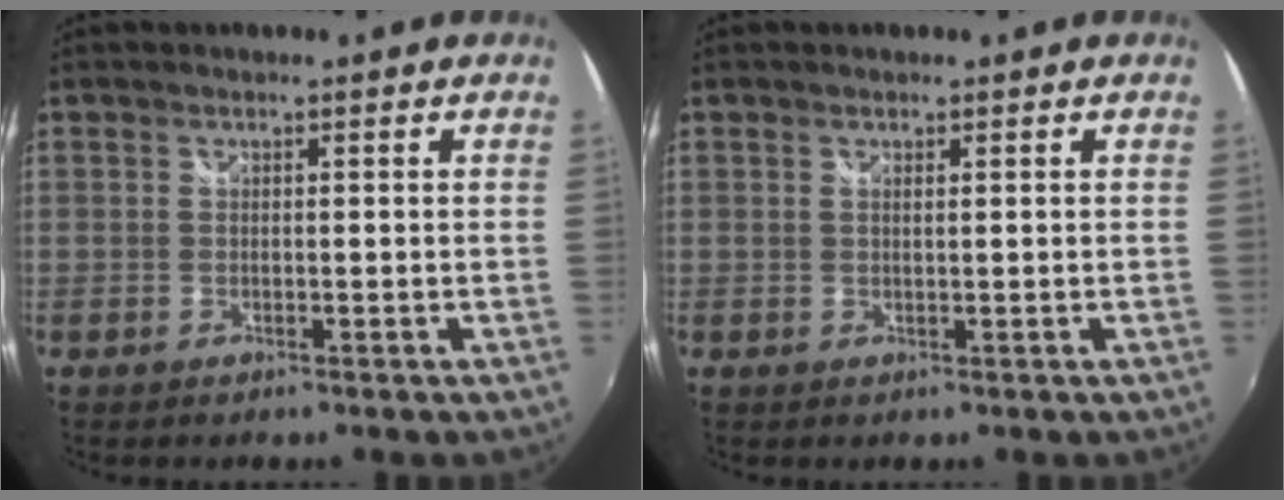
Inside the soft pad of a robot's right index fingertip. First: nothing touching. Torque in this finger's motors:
{"motor_torque": [-0.19, 0.04, 0.04, 0.00]}